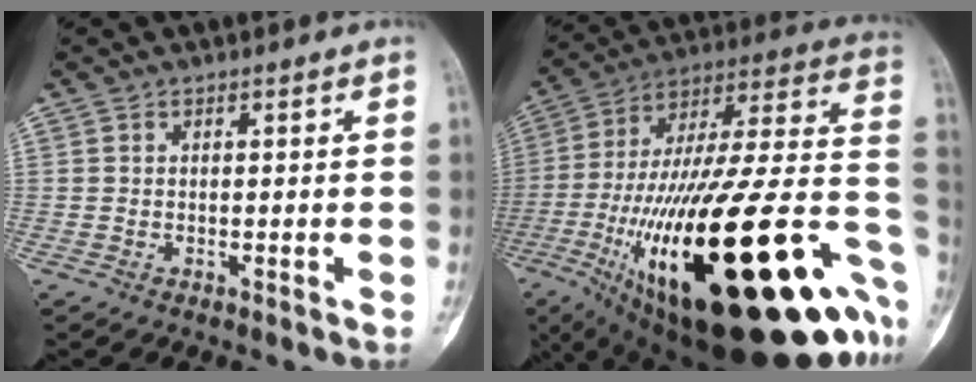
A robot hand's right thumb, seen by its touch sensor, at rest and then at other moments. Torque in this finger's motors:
{"motor_torque": [3.63, 1.38, 2.60, -0.17, 1.06]}